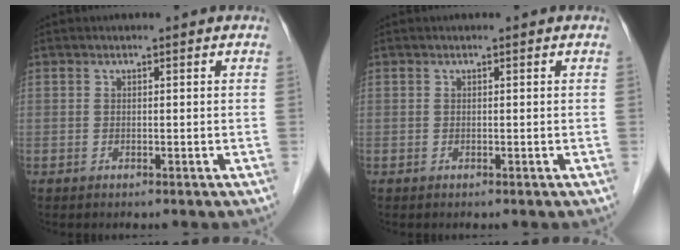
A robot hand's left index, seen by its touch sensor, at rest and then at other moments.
{"total": 0.0}